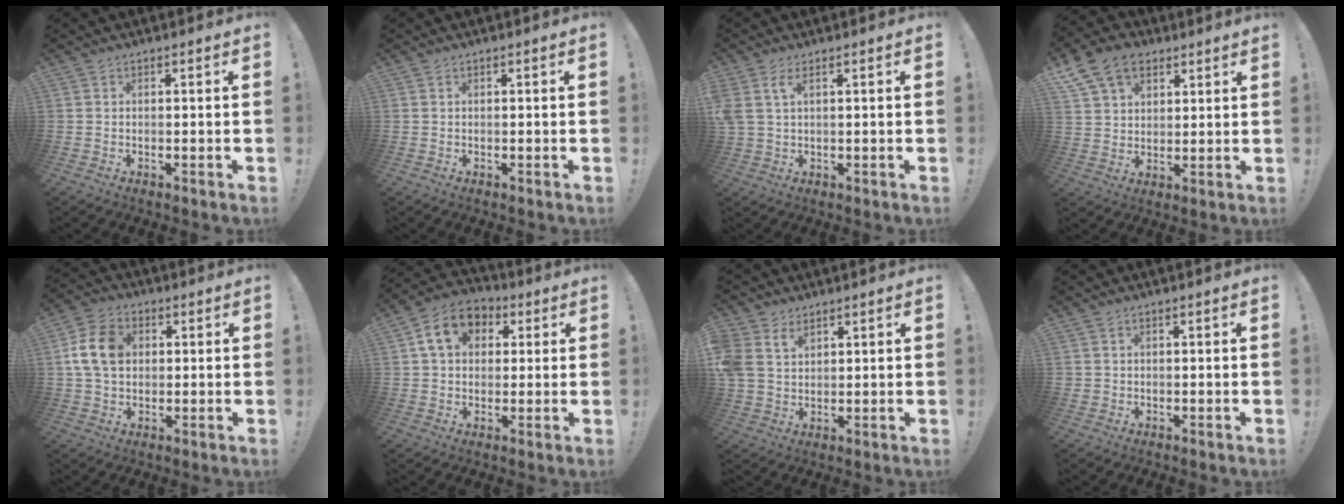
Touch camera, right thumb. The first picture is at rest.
{"total": 0.0}
{"total": 4.2, "force": [1.7, 1.6, 3.5], "torque": [-0.066, -0.006, 0.030]}
{"total": 11.8, "force": [7.0, 8.0, 5.1], "torque": [-0.094, -0.027, 0.141]}
{"total": 11.8, "force": [2.1, 8.8, 7.6], "torque": [-0.139, 0.010, 0.041]}
{"total": 11.7, "force": [4.0, 8.9, 6.4], "torque": [-0.099, 0.001, 0.080]}
{"total": 7.2, "force": [3.7, 5.2, 3.4], "torque": [-0.076, -0.016, 0.072]}
{"total": 1.1, "force": [0.1, 1.1, 0.2], "torque": [-0.003, 0.002, 0.003]}